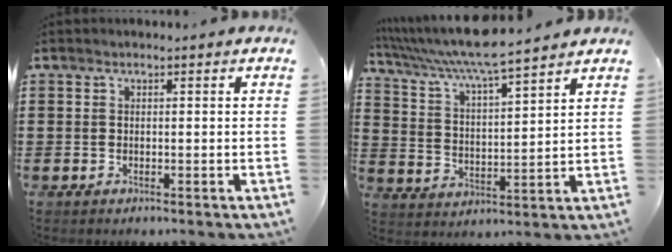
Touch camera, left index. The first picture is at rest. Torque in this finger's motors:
{"motor_torque": [0.53, -0.44, 0.76, 0.21]}